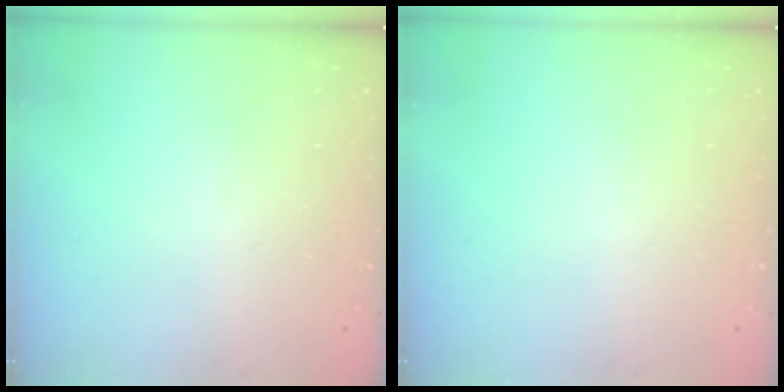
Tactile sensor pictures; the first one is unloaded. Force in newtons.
{"total": 0.0}